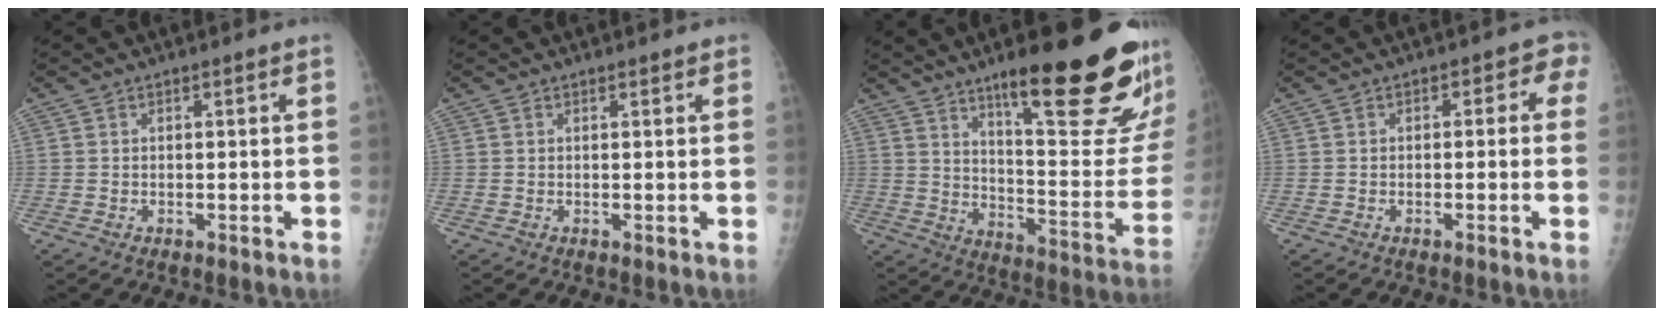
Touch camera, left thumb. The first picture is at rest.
{"total": 0.7, "force": [0.4, 0.4, 0.4], "torque": [-0.004, -0.001, 0.002]}
{"total": 27.2, "force": [16.3, 5.7, 21.0], "torque": [-0.248, -0.083, 0.247]}
{"total": 3.3, "force": [-0.2, 2.2, 2.4], "torque": [0.002, 0.020, -0.017]}